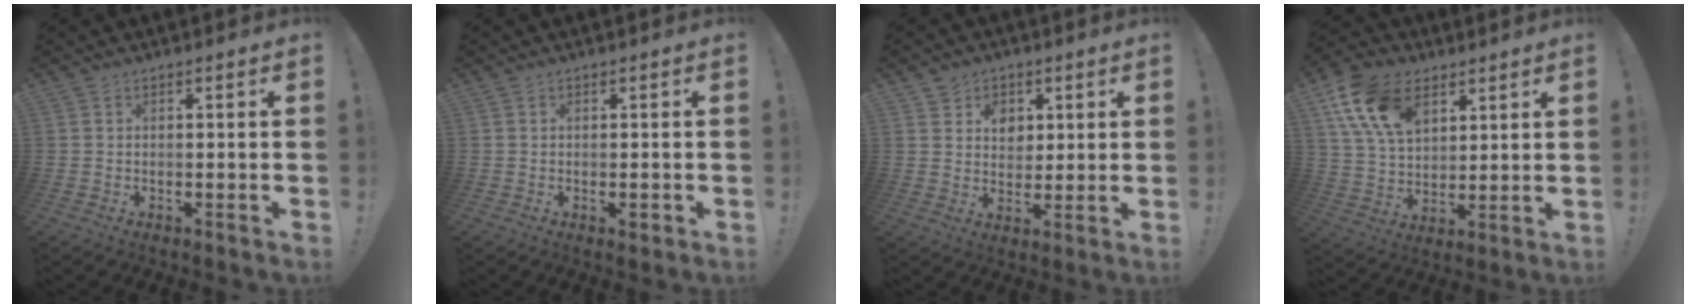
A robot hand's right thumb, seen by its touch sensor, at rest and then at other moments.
{"total": 1.2, "force": [-0.5, 0.6, 1.0], "torque": [-0.010, 0.001, -0.008]}
{"total": 7.2, "force": [3.2, 6.3, 1.5], "torque": [-0.023, -0.020, 0.063]}
{"total": 16.5, "force": [8.3, 10.6, 9.5], "torque": [-0.168, -0.029, 0.159]}